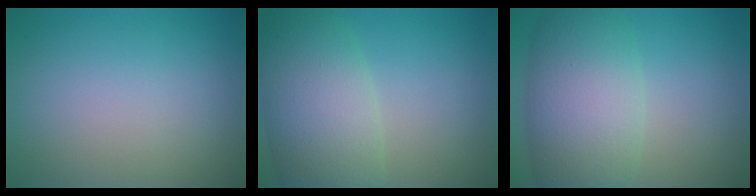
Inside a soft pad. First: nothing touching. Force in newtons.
{"total": 7.5, "press": 7.5, "slide": 0.6}
{"total": 7.6, "press": 7.6, "slide": 0.6}